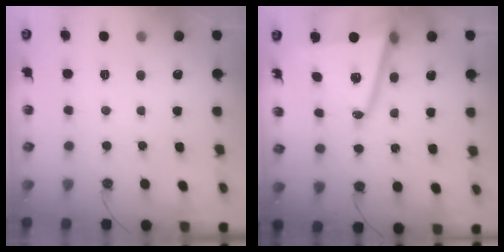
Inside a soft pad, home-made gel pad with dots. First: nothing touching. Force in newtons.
{"total": 16.9, "press": 16.7, "slide": 2.4}